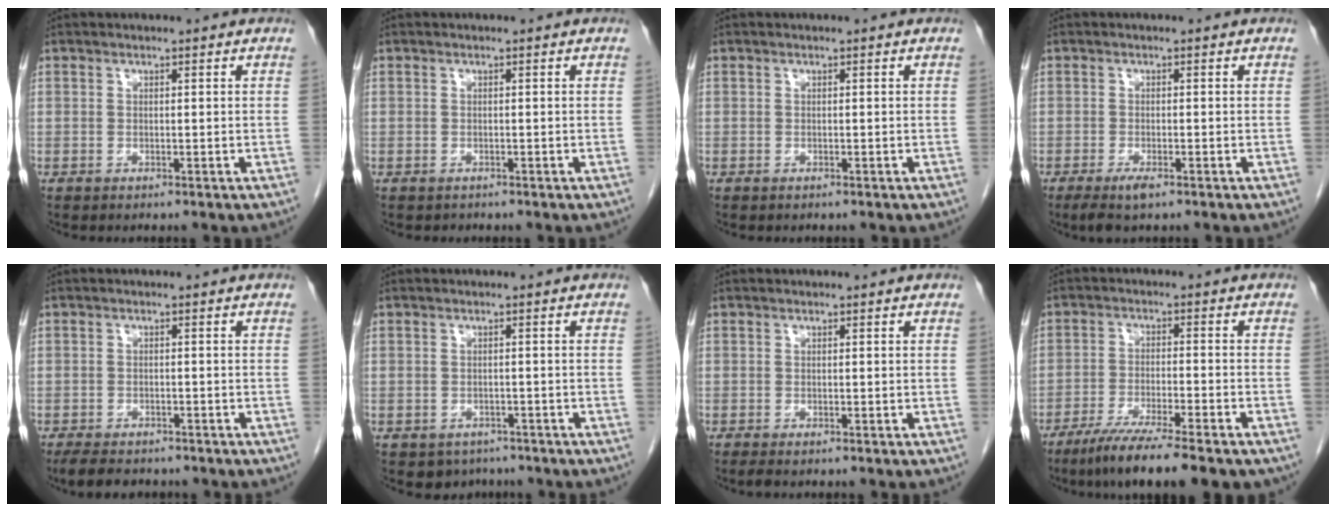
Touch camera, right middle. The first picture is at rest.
{"total": 0.0}
{"total": 0.0}
{"total": 3.3, "force": [-2.1, 0.7, 2.5], "torque": [-0.051, -0.008, -0.035]}
{"total": 6.2, "force": [-5.1, 2.4, 2.6], "torque": [-0.041, -0.008, -0.071]}
{"total": 3.6, "force": [-2.6, 2.4, 0.4], "torque": [-0.004, 0.006, -0.034]}
{"total": 0.9, "force": [-0.7, 0.1, 0.5], "torque": [-0.010, -0.003, -0.011]}
{"total": 12.0, "force": [-9.3, 1.0, 7.5], "torque": [-0.116, -0.027, -0.145]}